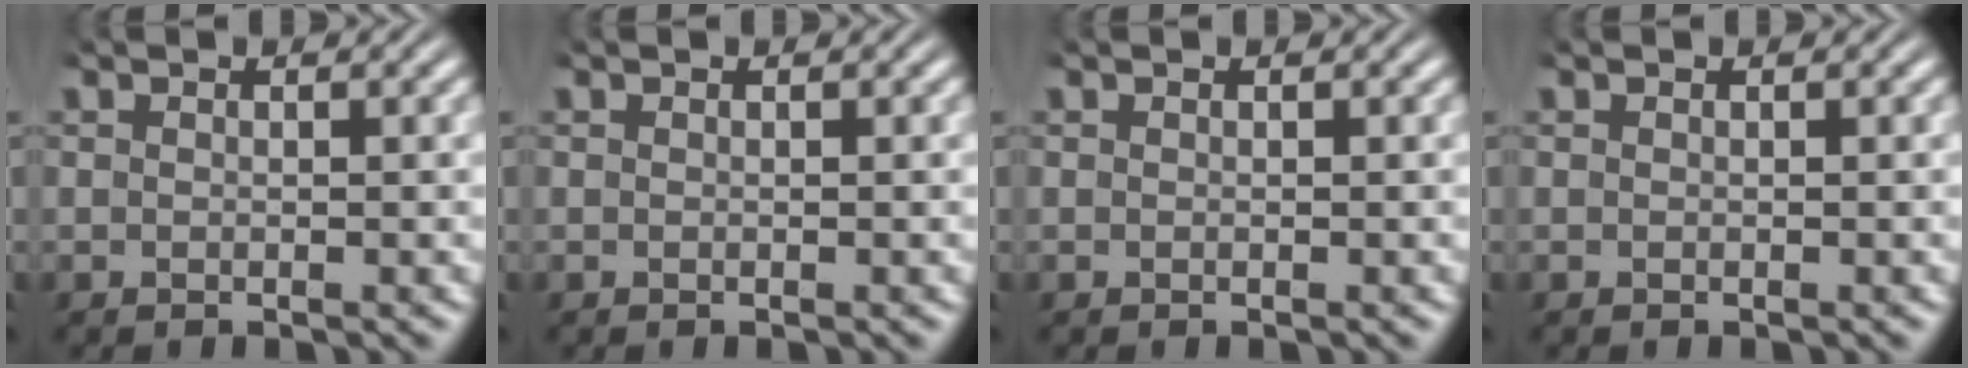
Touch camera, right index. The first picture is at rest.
{"total": 0.0}
{"total": 0.0}
{"total": 0.0}